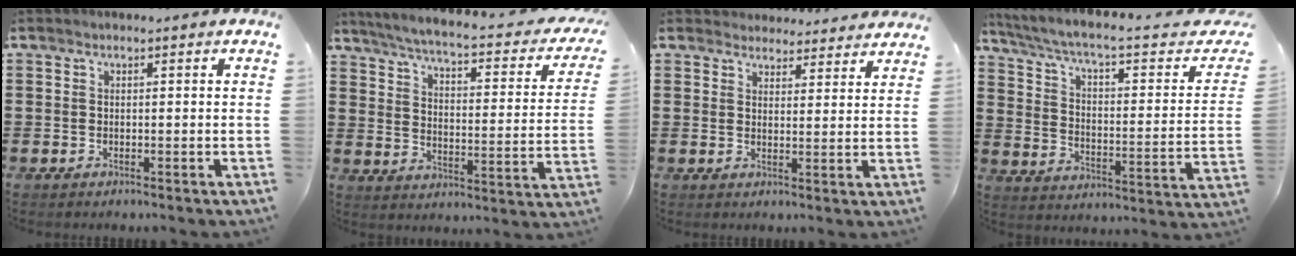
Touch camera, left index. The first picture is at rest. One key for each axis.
{"total": 4.3, "fx": 3.5, "fy": -0.5, "fz": 2.4, "tx": -0.067, "ty": -0.036, "tz": 0.050}
{"total": 3.6, "fx": 3.6, "fy": 0.6, "fz": 0.1, "tx": -0.005, "ty": -0.016, "tz": 0.066}
{"total": 5.1, "fx": 3.3, "fy": 0.4, "fz": 3.9, "tx": -0.090, "ty": -0.030, "tz": 0.047}